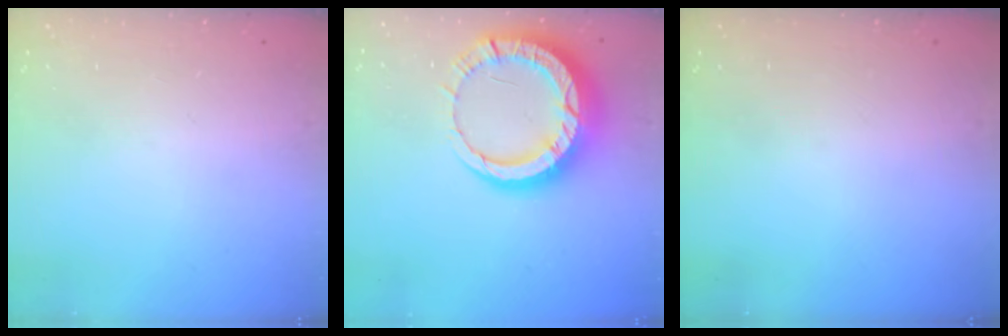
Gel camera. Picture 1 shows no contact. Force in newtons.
{"total": 13.8, "press": 13.7, "slide": 1.3}
{"total": 0.0}